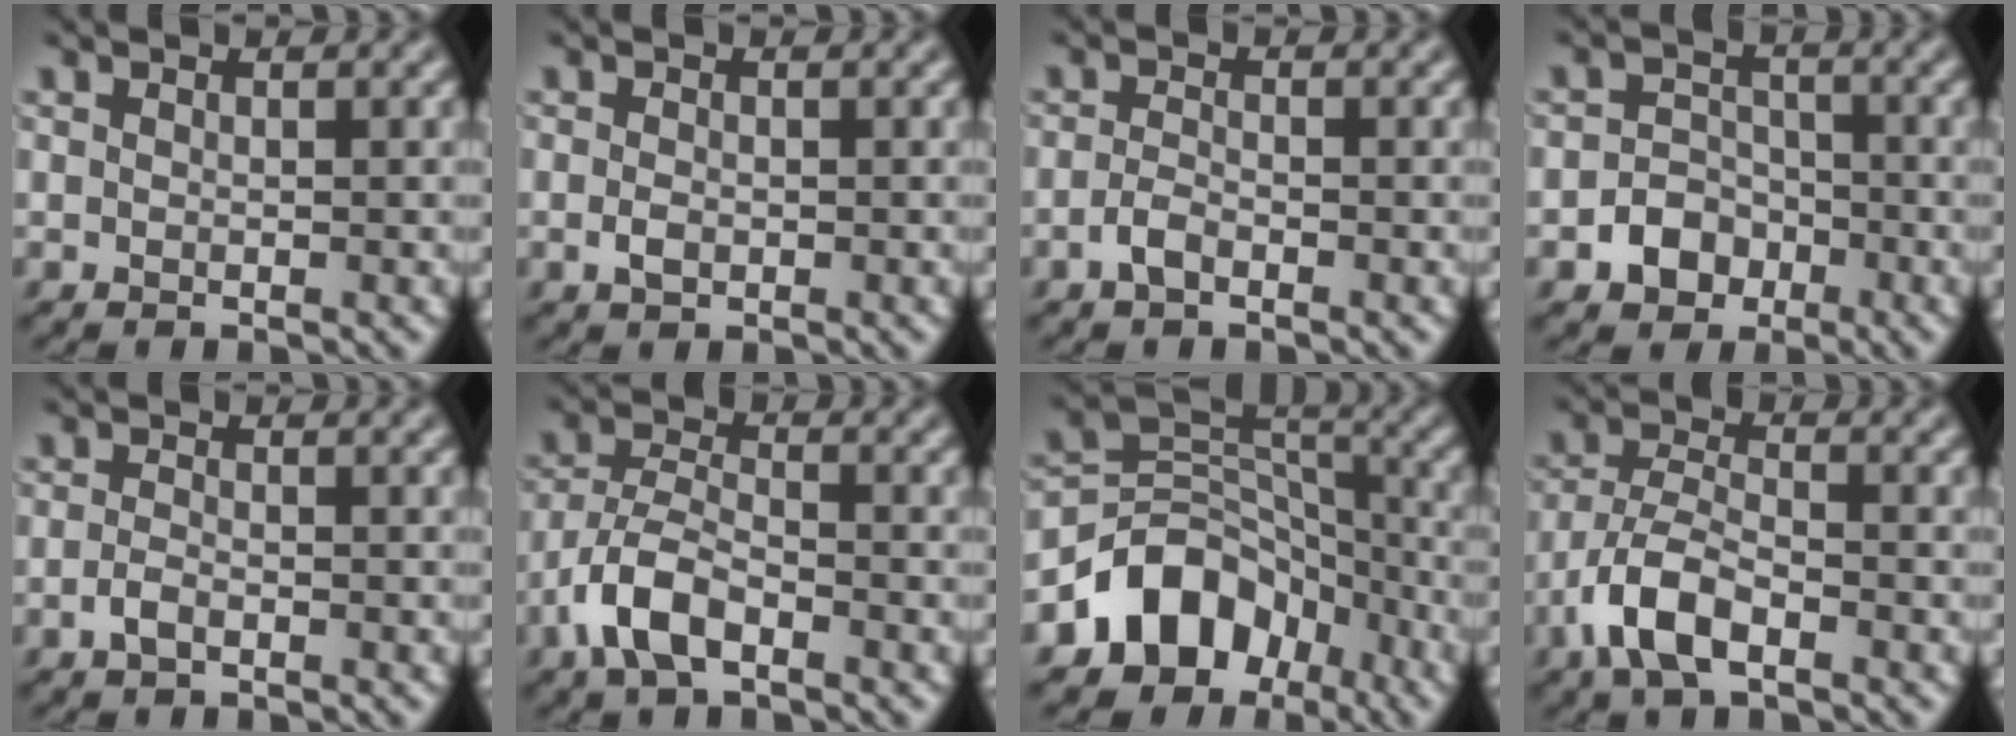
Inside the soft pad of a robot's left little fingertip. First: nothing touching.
{"total": 1.2, "force": [-0.5, 0.7, 0.9], "torque": [-0.017, -0.001, -0.010]}
{"total": 1.7, "force": [-1.2, 0.6, 1.1], "torque": [-0.023, 0.002, -0.027]}
{"total": 3.2, "force": [-1.8, 2.5, 1.1], "torque": [-0.004, 0.005, -0.035]}
{"total": 1.4, "force": [-0.8, 0.6, 1.0], "torque": [-0.021, 0.001, -0.020]}
{"total": 4.8, "force": [-2.8, 2.0, 3.3], "torque": [-0.066, 0.004, -0.064]}
{"total": 7.8, "force": [-4.7, 5.5, 2.8], "torque": [-0.020, 0.003, -0.092]}
{"total": 5.2, "force": [-3.0, 2.1, 3.7], "torque": [-0.074, 0.002, -0.066]}